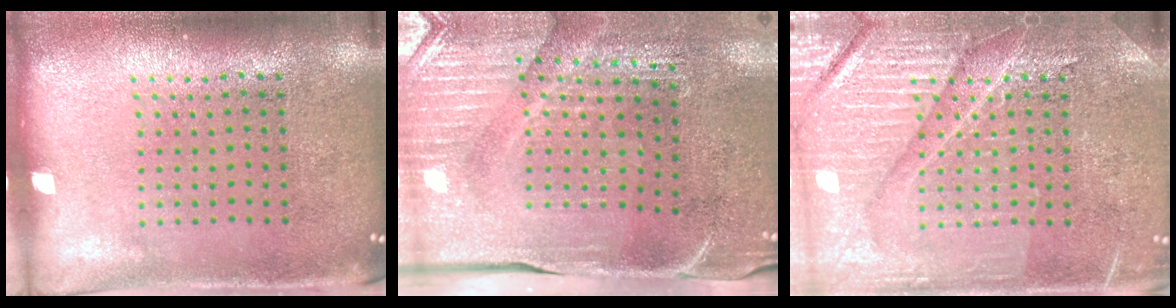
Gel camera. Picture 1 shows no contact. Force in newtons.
{"total": 3.9, "press": 3.6, "slide": 1.4}
{"total": 6.1, "press": 6.0, "slide": 0.8}